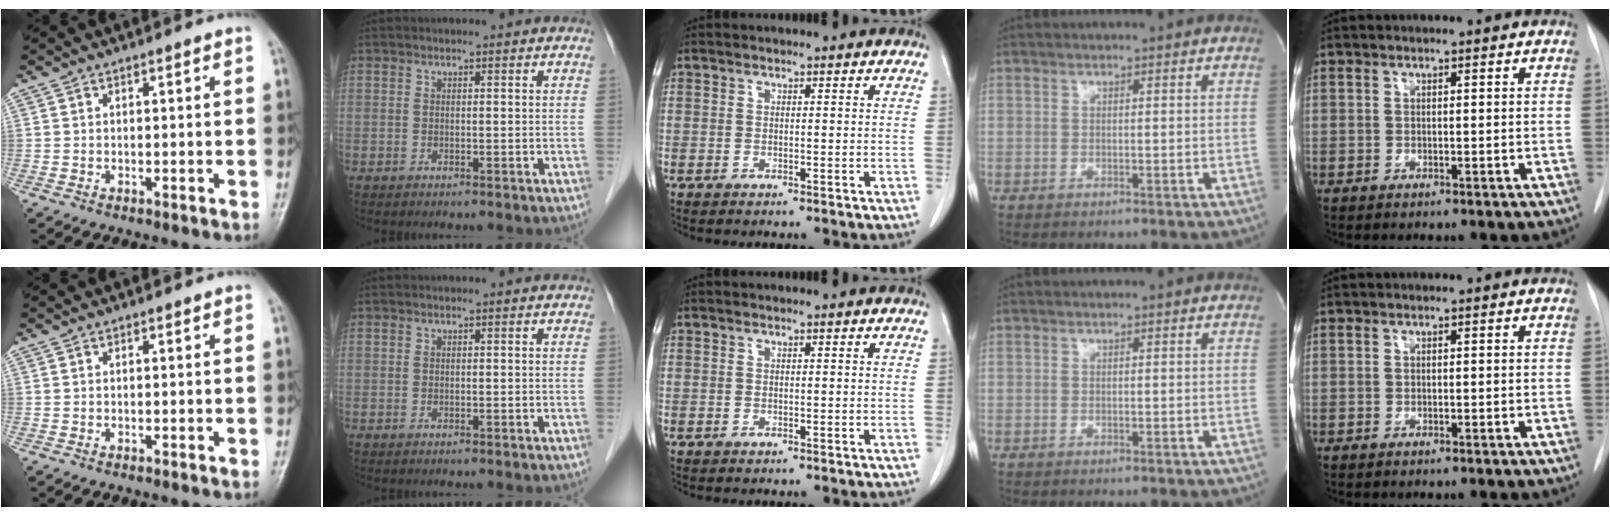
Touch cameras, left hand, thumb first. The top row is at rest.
{}